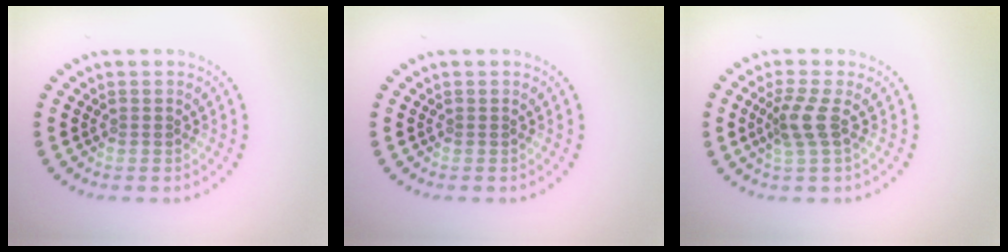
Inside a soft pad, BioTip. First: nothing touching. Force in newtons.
{"total": 0.0}
{"total": 2.4, "press": 1.9, "slide": 1.6}